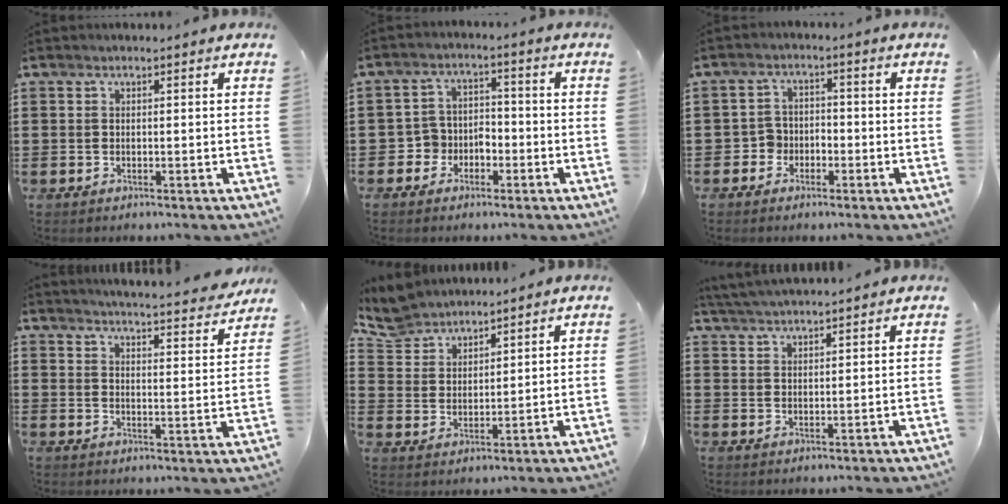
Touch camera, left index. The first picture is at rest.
{"total": 4.1, "force": [-2.6, 3.1, 0.5], "torque": [-0.021, 0.010, -0.057]}
{"total": 3.2, "force": [-2.0, 2.3, 0.6], "torque": [-0.021, 0.007, -0.046]}
{"total": 4.4, "force": [4.3, -0.7, 0.7], "torque": [-0.027, -0.037, 0.070]}
{"total": 5.5, "force": [5.2, 1.5, 0.5], "torque": [-0.035, -0.014, 0.099]}
{"total": 3.0, "force": [3.0, -0.3, 0.4], "torque": [-0.017, -0.008, 0.057]}